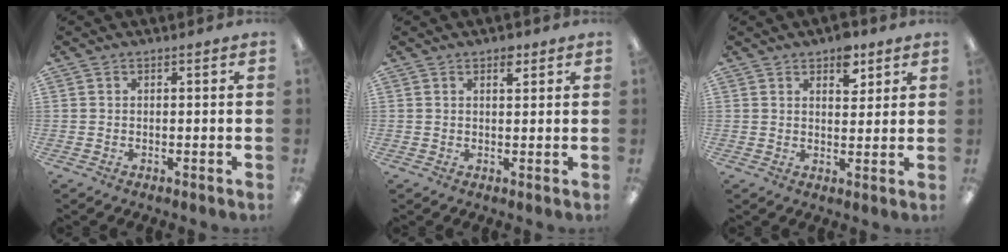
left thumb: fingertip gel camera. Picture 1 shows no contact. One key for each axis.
{"total": 2.8, "fx": 1.8, "fy": 1.4, "fz": 1.6, "tx": -0.011, "ty": -0.007, "tz": 0.026}
{"total": 6.3, "fx": 4.0, "fy": 3.5, "fz": 3.4, "tx": -0.028, "ty": -0.019, "tz": 0.064}